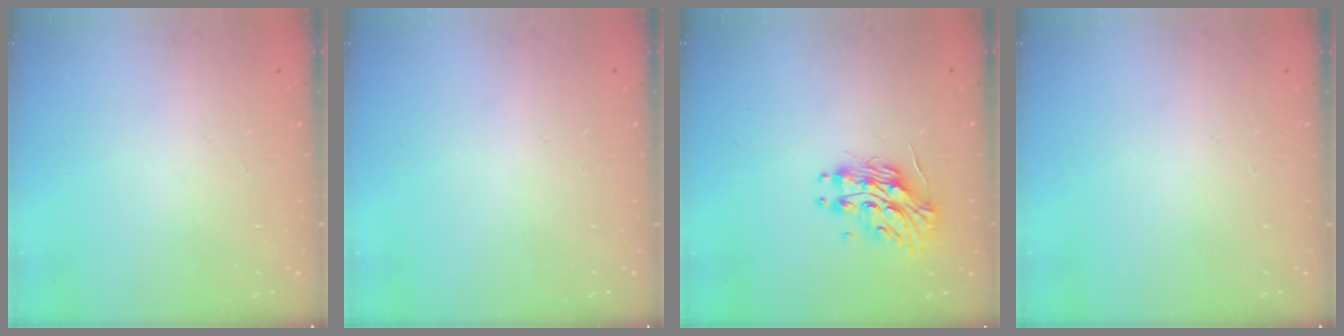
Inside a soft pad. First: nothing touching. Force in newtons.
{"total": 0.0}
{"total": 13.2, "press": 13.2, "slide": 0.8}
{"total": 0.0}